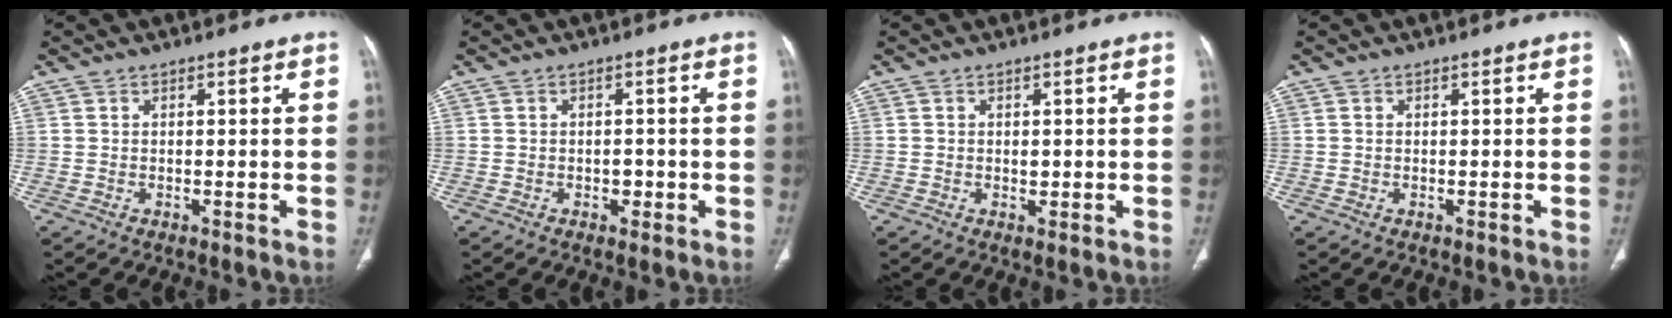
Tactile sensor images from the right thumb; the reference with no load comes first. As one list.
[{"total": 2.0, "force": [-0.6, 1.4, 1.3], "torque": [-0.009, 0.003, -0.006]}, {"total": 1.2, "force": [0.0, 0.8, 0.9], "torque": [-0.010, -0.002, 0.002]}, {"total": 0.0}]